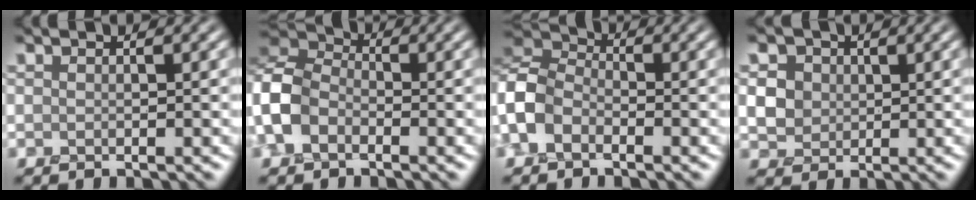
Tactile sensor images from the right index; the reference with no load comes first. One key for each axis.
{"total": 5.3, "fx": -2.2, "fy": 3.6, "fz": 3.2, "tx": -0.077, "ty": 0.007, "tz": -0.061}
{"total": 4.4, "fx": -2.2, "fy": 2.8, "fz": 2.5, "tx": -0.060, "ty": 0.010, "tz": -0.060}
{"total": 5.4, "fx": 1.8, "fy": 4.4, "fz": 2.5, "tx": -0.057, "ty": 0.019, "tz": 0.022}